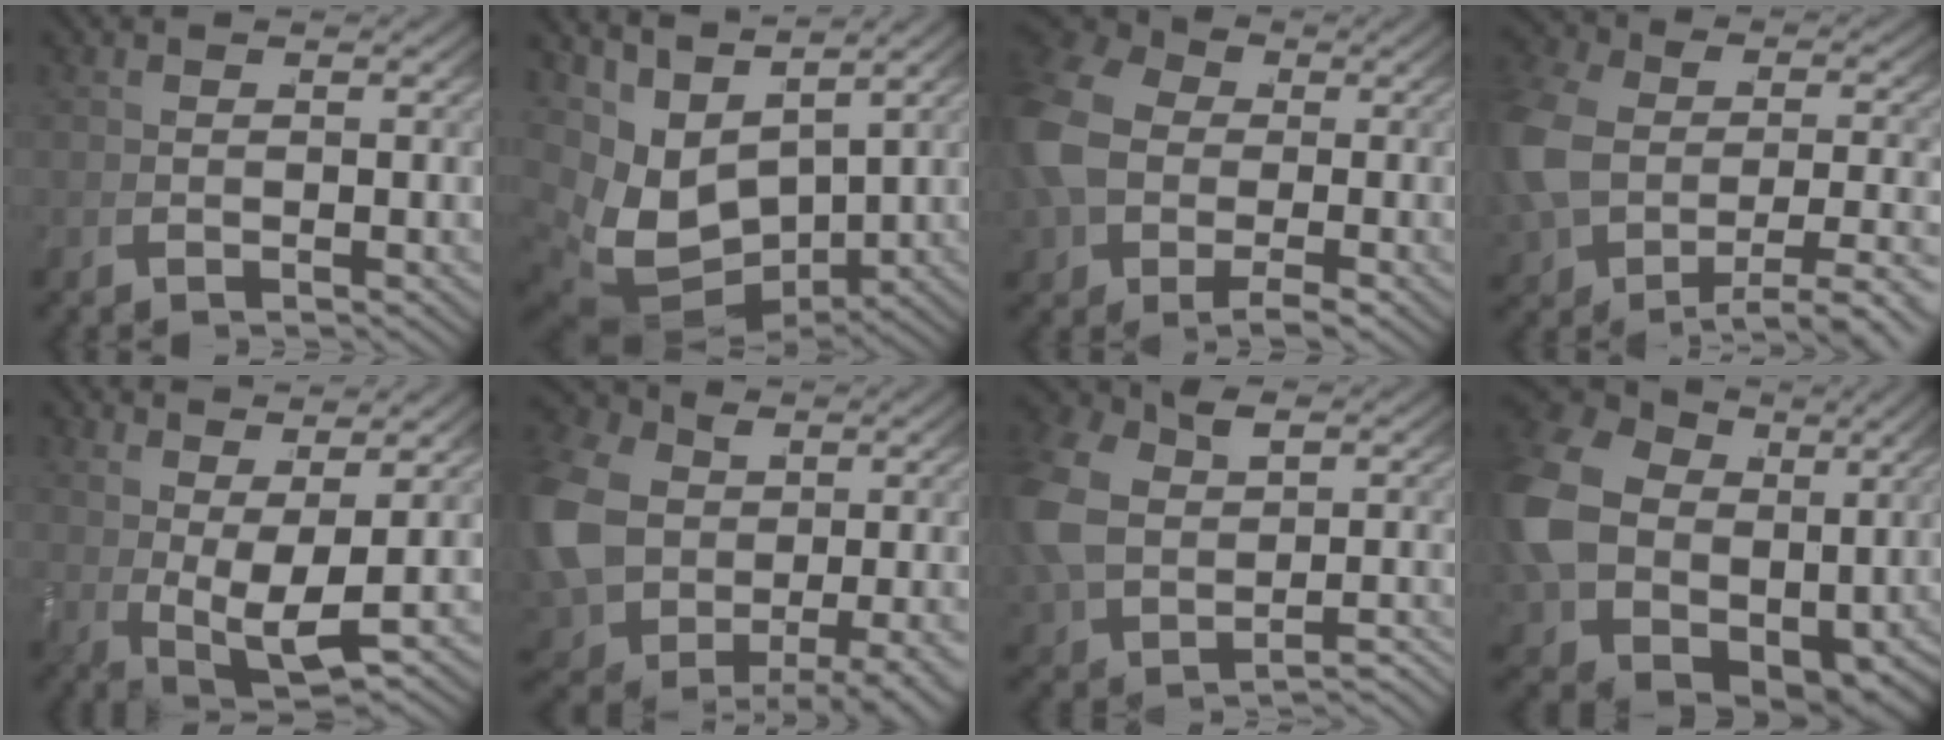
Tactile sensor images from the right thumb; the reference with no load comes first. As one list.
[{"total": 11.9, "force": [0.1, 9.1, 7.7], "torque": [-0.196, -0.063, 0.037]}, {"total": 9.6, "force": [0.7, 7.4, 6.1], "torque": [-0.157, -0.027, 0.023]}, {"total": 7.4, "force": [-1.9, 5.3, 4.9], "torque": [-0.123, -0.023, -0.010]}, {"total": 6.1, "force": [1.9, 2.5, 5.3], "torque": [-0.107, -0.029, 0.056]}, {"total": 10.7, "force": [-0.1, 8.1, 7.0], "torque": [-0.193, -0.059, 0.038]}, {"total": 6.1, "force": [-0.2, 4.7, 3.9], "torque": [-0.112, -0.016, 0.018]}, {"total": 19.1, "force": [0.7, 15.4, 11.2], "torque": [-0.283, -0.065, 0.033]}]